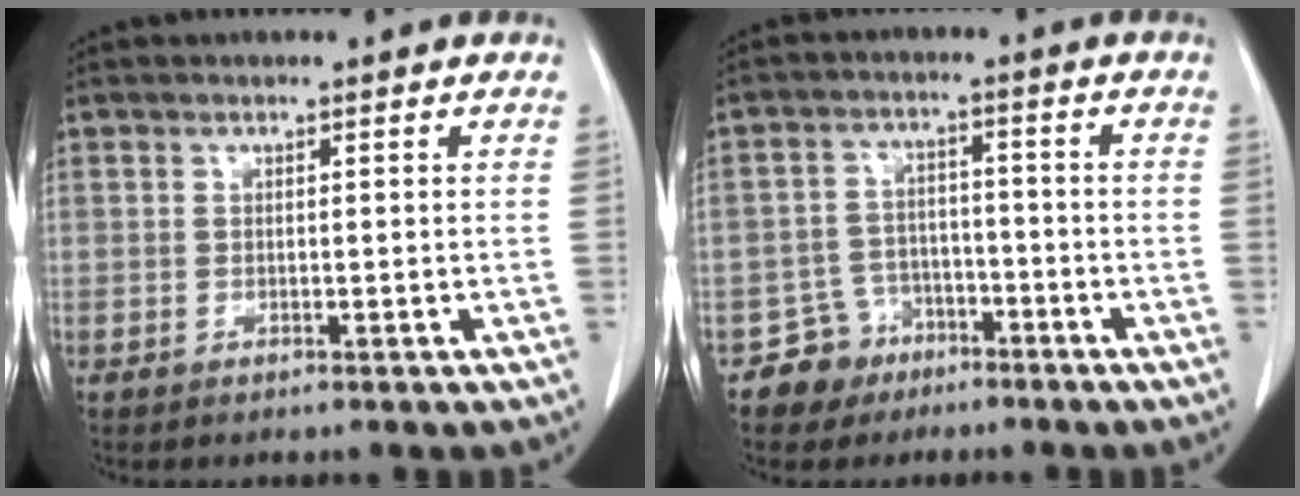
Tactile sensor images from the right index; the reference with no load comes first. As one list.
[{"total": 5.8, "force": [-3.6, 4.6, 0.0], "torque": [0.010, 0.014, -0.059]}]